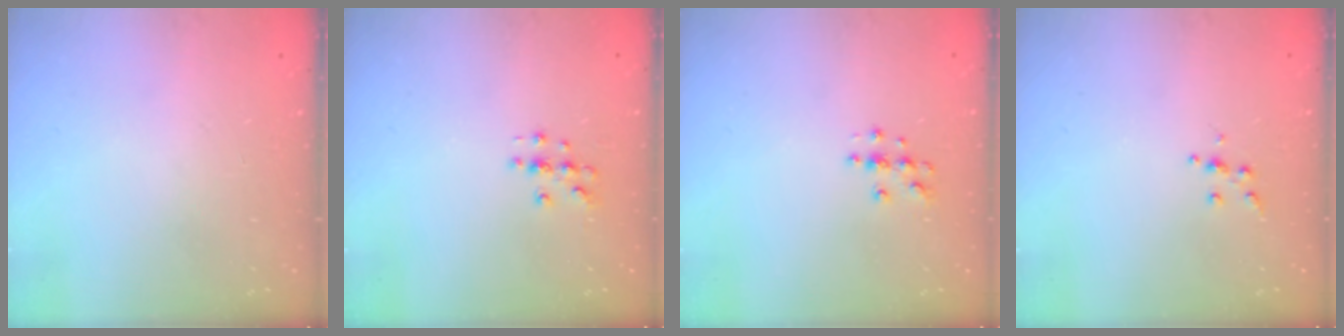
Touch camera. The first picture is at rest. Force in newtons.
{"total": 3.6, "press": 3.6, "slide": 0.5}
{"total": 3.8, "press": 3.8, "slide": 0.4}
{"total": 4.8, "press": 4.8, "slide": 0.6}